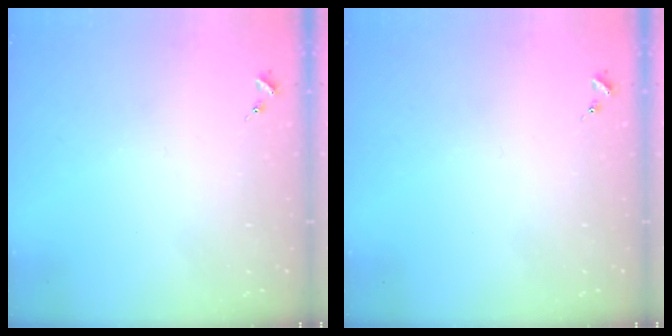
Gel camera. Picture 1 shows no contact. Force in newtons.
{"total": 0.0}